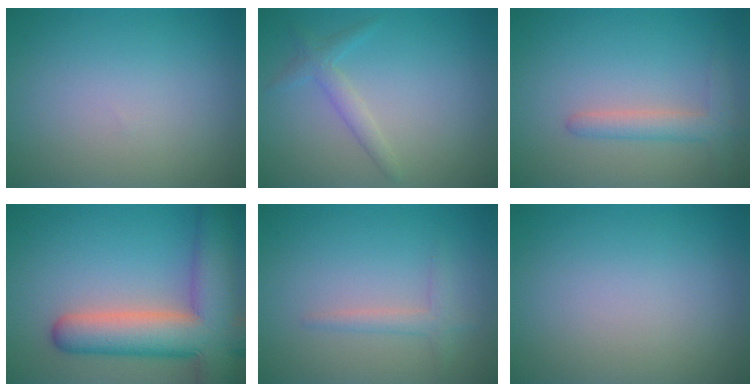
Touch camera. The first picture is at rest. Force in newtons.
{"total": 1.7, "press": 1.7, "slide": 0.1}
{"total": 2.4, "press": 2.4, "slide": 0.3}
{"total": 10.9, "press": 10.8, "slide": 0.7}
{"total": 1.6, "press": 1.6, "slide": 0.1}
{"total": 0.0}